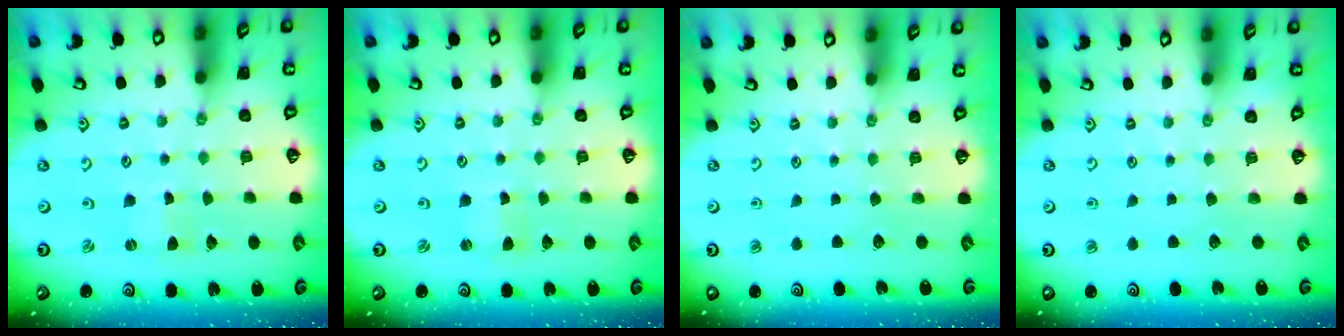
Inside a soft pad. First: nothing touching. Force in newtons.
{"total": 0.8, "press": 0.8, "slide": 0.2}
{"total": 0.0}
{"total": 0.0}